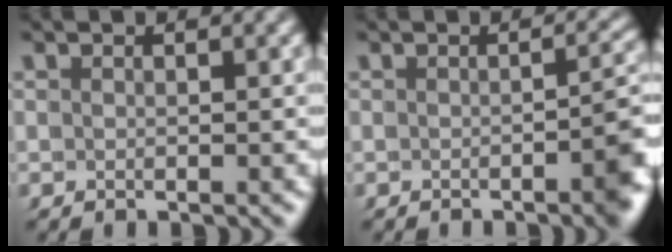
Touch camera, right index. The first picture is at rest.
{"total": 3.3, "force": [-1.5, 0.4, 2.9], "torque": [-0.016, 0.002, -0.026]}